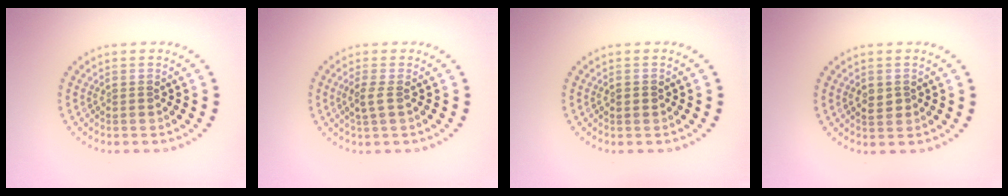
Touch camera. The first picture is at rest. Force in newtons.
{"total": 1.5, "press": 1.3, "slide": 0.6}
{"total": 1.0, "press": 1.0, "slide": 0.0}
{"total": 1.3, "press": 1.3, "slide": 0.1}